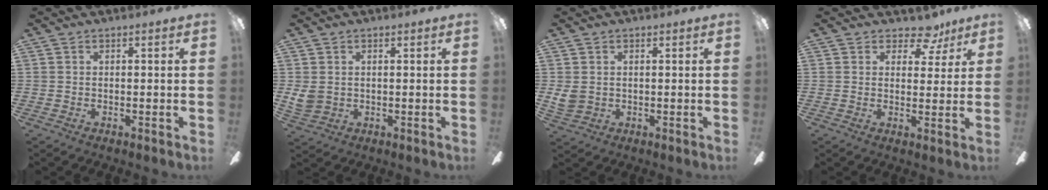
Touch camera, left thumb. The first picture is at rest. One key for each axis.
{"total": 4.0, "fx": 1.2, "fy": 3.4, "fz": 1.7, "tx": -0.034, "ty": 0.000, "tz": 0.023}
{"total": 3.6, "fx": 1.0, "fy": 3.1, "fz": 1.6, "tx": -0.031, "ty": 0.002, "tz": 0.019}
{"total": 7.0, "fx": 5.1, "fy": 4.0, "fz": 2.7, "tx": -0.031, "ty": -0.025, "tz": 0.087}